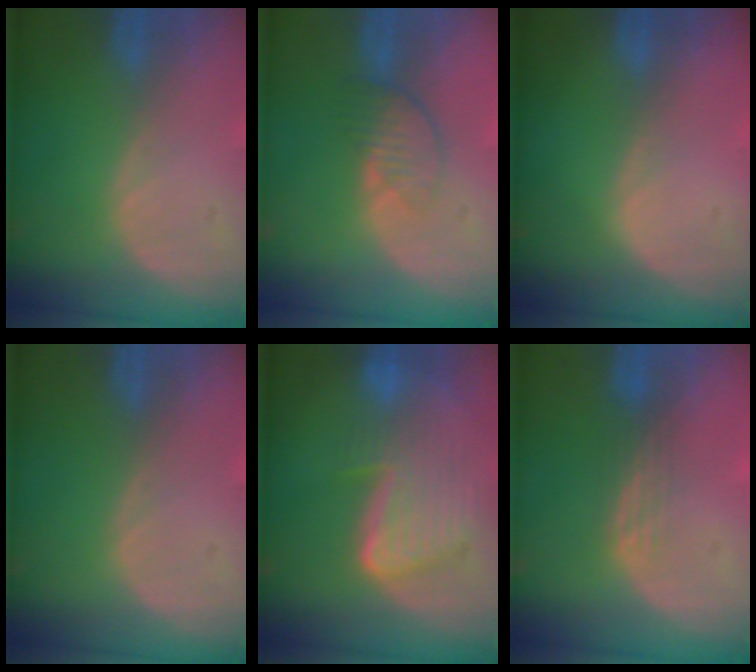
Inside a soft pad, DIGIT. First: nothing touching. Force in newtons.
{"total": 4.0, "press": 3.5, "slide": 1.8}
{"total": 0.5, "press": 0.3, "slide": 0.4}
{"total": 0.0}
{"total": 9.7, "press": 8.2, "slide": 5.3}
{"total": 3.0, "press": 2.6, "slide": 1.4}